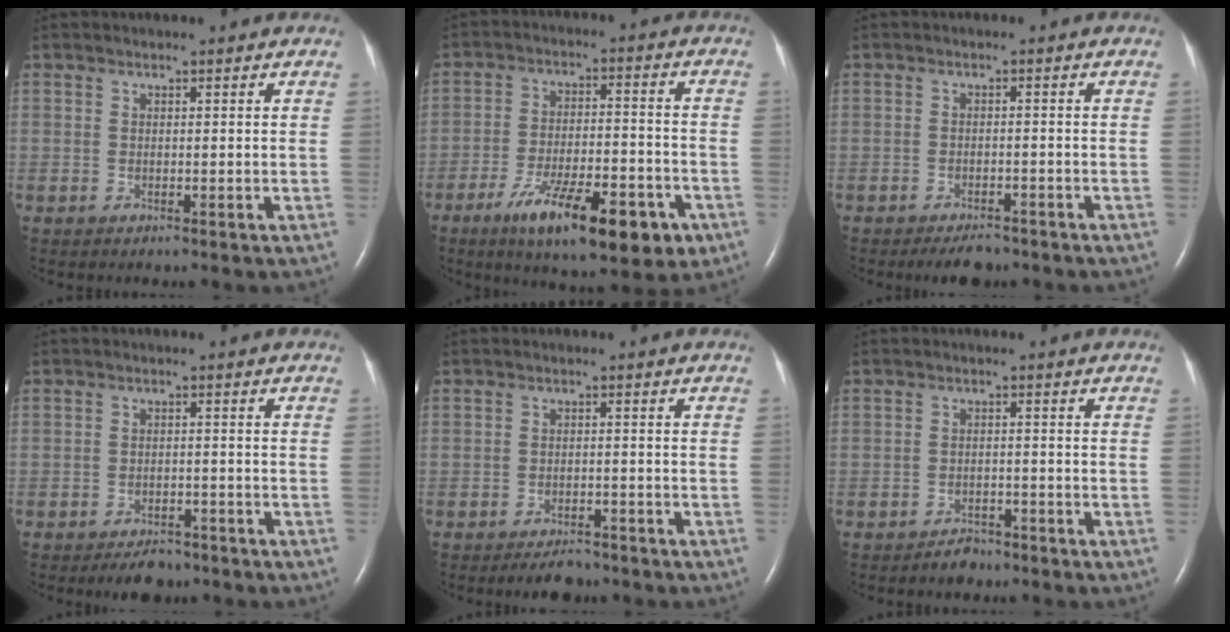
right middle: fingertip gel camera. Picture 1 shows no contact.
{"total": 15.4, "force": [-8.6, 4.4, 12.0], "torque": [-0.169, -0.006, -0.127]}
{"total": 3.7, "force": [-3.1, 1.4, 1.5], "torque": [-0.027, -0.002, -0.044]}
{"total": 4.0, "force": [-3.3, 1.7, 1.5], "torque": [-0.027, 0.000, -0.046]}
{"total": 3.6, "force": [-3.1, 1.3, 1.3], "torque": [-0.024, -0.002, -0.046]}
{"total": 2.4, "force": [-2.1, 1.0, 0.4], "torque": [-0.015, 0.001, -0.030]}